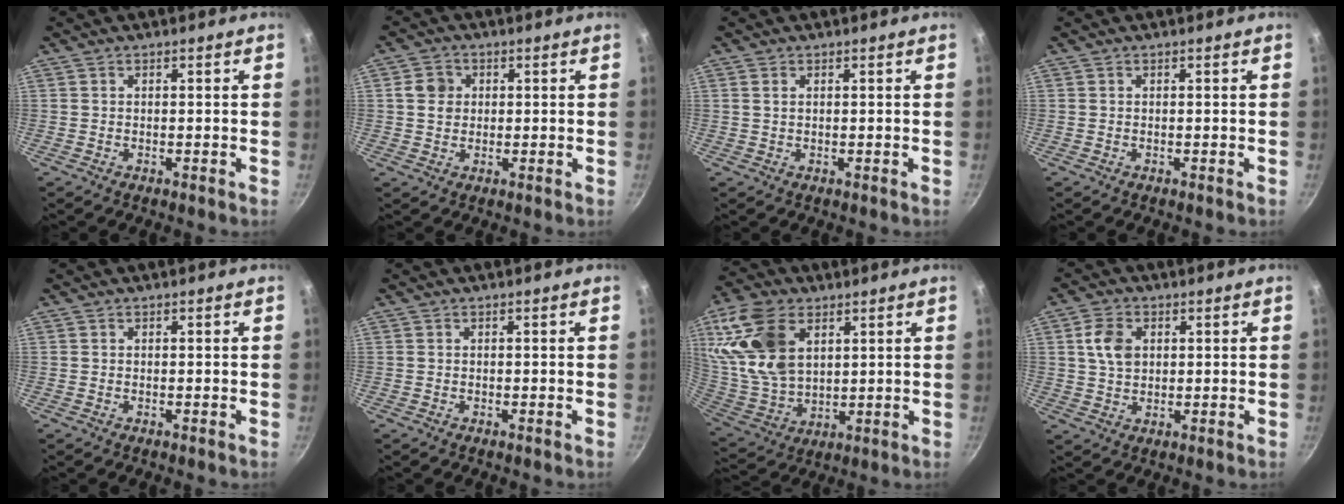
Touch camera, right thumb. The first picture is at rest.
{"total": 4.3, "force": [0.8, 3.8, 1.8], "torque": [-0.014, 0.004, 0.008]}
{"total": 1.1, "force": [0.5, 0.6, 0.7], "torque": [-0.015, 0.002, 0.010]}
{"total": 0.0}
{"total": 0.0}
{"total": 0.0}
{"total": 18.5, "force": [6.9, 11.6, 12.6], "torque": [-0.242, -0.028, 0.143]}
{"total": 6.3, "force": [1.7, 4.5, 4.2], "torque": [-0.065, -0.001, 0.031]}